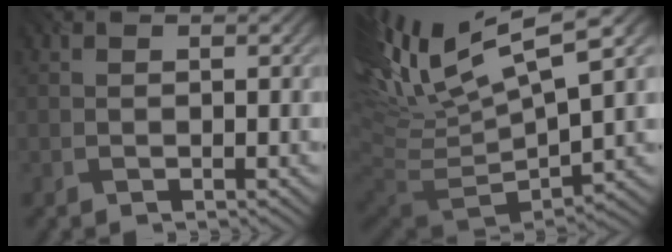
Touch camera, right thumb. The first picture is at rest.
{"total": 15.2, "force": [6.2, 5.4, 12.8], "torque": [-0.260, 0.018, 0.141]}